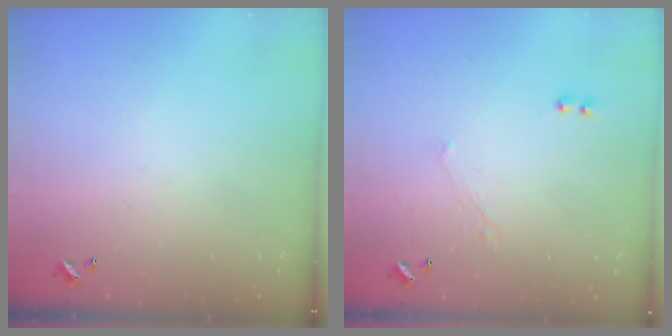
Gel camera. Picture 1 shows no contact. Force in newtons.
{"total": 1.0, "press": 0.9, "slide": 0.5}